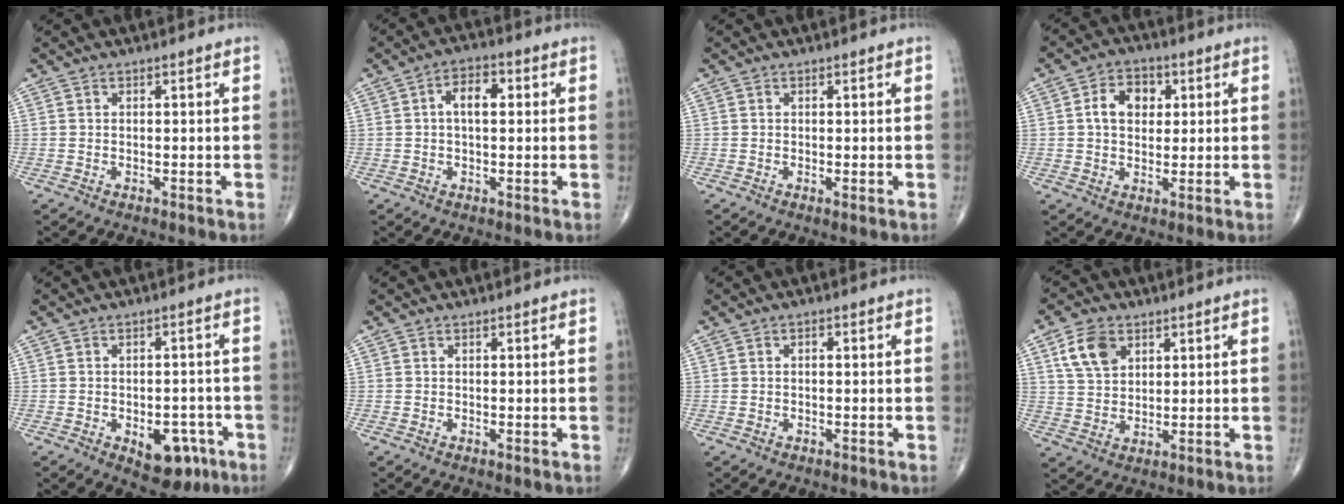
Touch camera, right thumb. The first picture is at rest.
{"total": 5.4, "force": [0.9, 2.8, 4.5], "torque": [-0.071, 0.014, 0.007]}
{"total": 0.6, "force": [0.0, 0.1, 0.6], "torque": [-0.014, -0.004, -0.002]}
{"total": 7.3, "force": [1.5, 5.3, 4.7], "torque": [-0.055, 0.007, 0.020]}
{"total": 8.4, "force": [-3.6, 4.9, 5.8], "torque": [-0.049, 0.018, -0.037]}
{"total": 0.0}
{"total": 0.9, "force": [0.1, 0.4, 0.7], "torque": [-0.011, 0.002, 0.000]}
{"total": 7.7, "force": [3.5, 5.2, 4.5], "torque": [-0.069, -0.011, 0.070]}